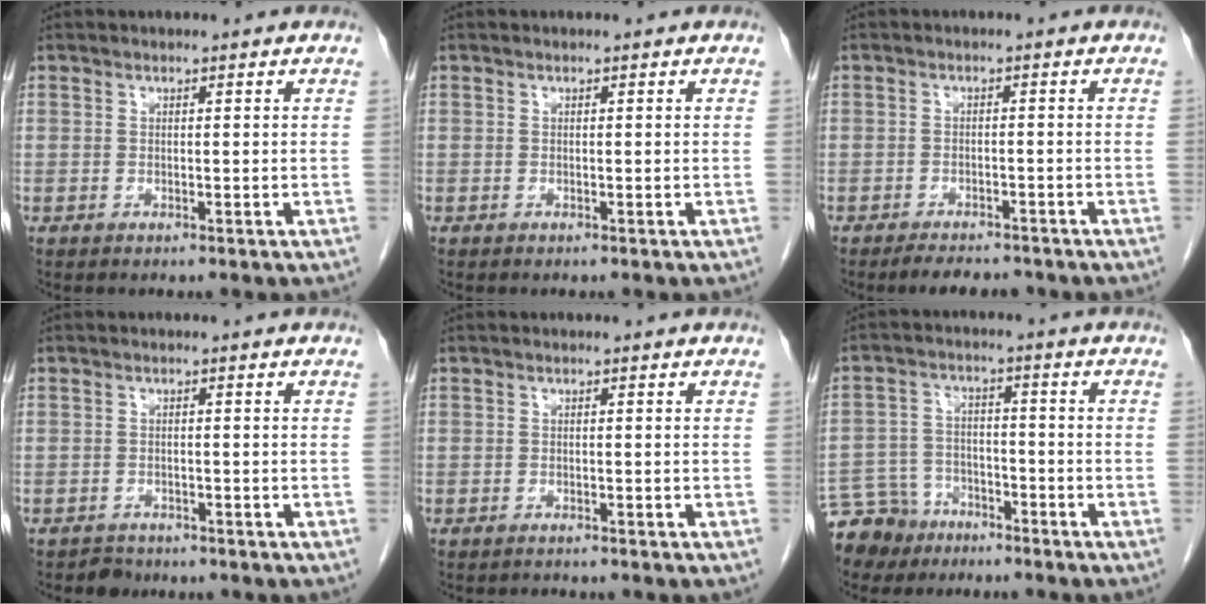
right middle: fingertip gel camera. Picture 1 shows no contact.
{"total": 0.0}
{"total": 4.8, "force": [-4.2, 1.6, 1.7], "torque": [-0.024, -0.004, -0.059]}
{"total": 1.7, "force": [-1.4, 0.9, -0.2], "torque": [-0.001, 0.002, -0.023]}
{"total": 0.6, "force": [-0.6, -0.1, -0.1], "torque": [-0.003, -0.005, -0.010]}
{"total": 7.9, "force": [-6.3, 4.7, 0.6], "torque": [-0.020, 0.005, -0.115]}